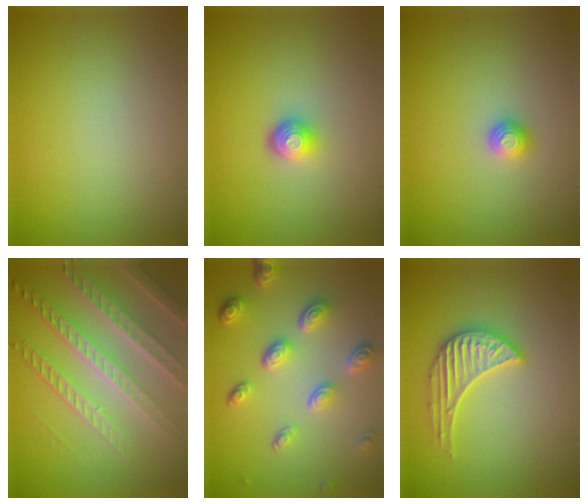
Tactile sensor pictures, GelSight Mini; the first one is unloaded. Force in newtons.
{"total": 2.0, "press": 1.4, "slide": 1.4}
{"total": 1.2, "press": 1.2, "slide": 0.2}
{"total": 7.7, "press": 5.4, "slide": 5.5}
{"total": 4.7, "press": 3.6, "slide": 3.1}
{"total": 3.9, "press": 3.9, "slide": 0.5}